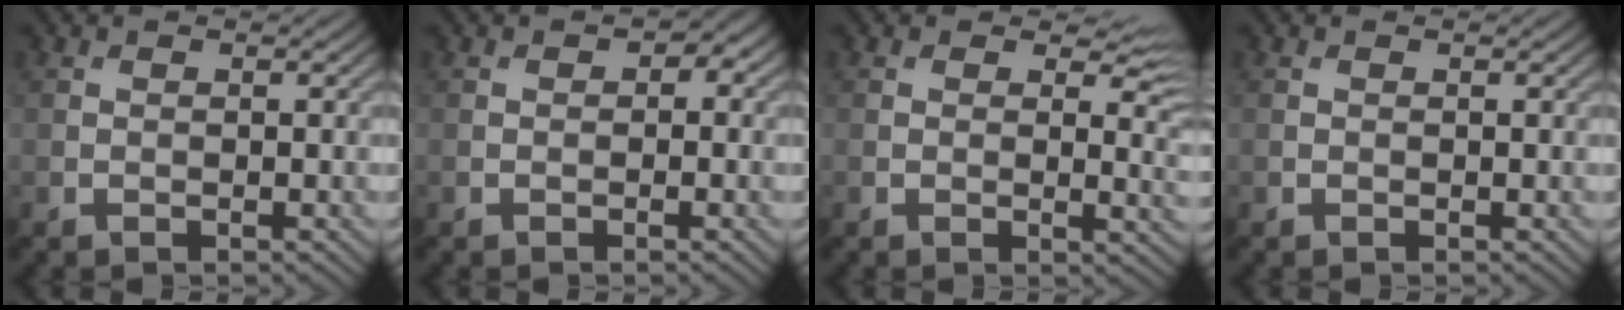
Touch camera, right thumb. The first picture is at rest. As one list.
[{"total": 1.2, "force": [0.0, 0.9, 0.8], "torque": [-0.009, -0.004, -0.003]}, {"total": 4.7, "force": [2.2, 2.1, 3.6], "torque": [-0.046, -0.008, 0.029]}, {"total": 0.0}]